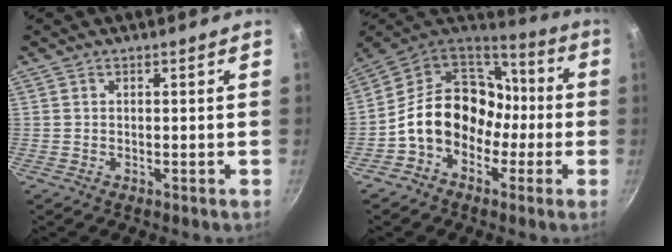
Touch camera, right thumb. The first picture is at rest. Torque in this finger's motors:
{"motor_torque": [2.46, 2.33, 1.30, -0.86, 0.19]}